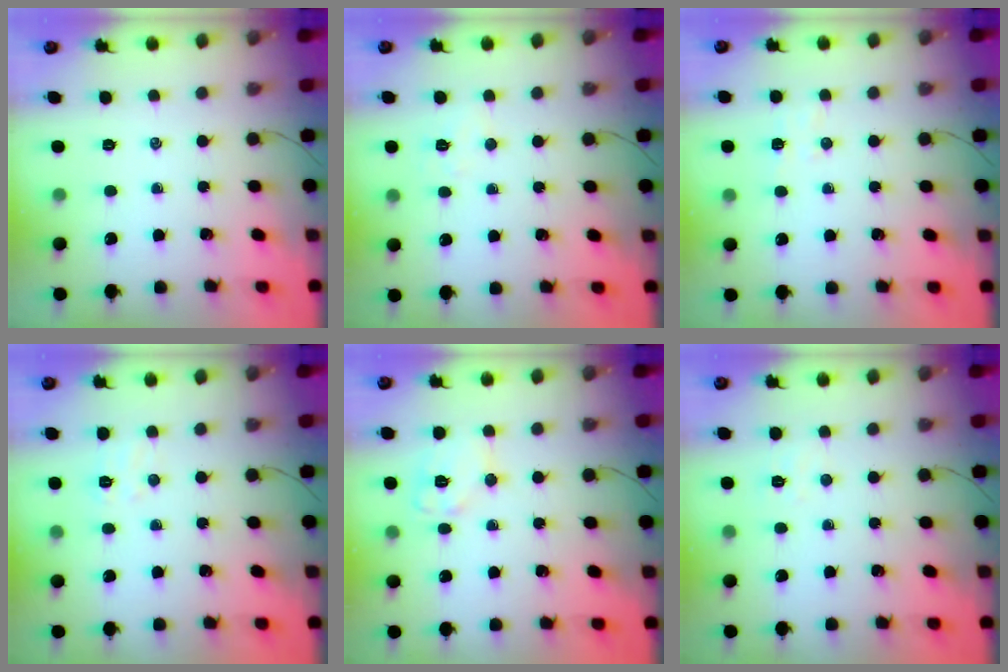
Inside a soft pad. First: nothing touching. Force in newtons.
{"total": 4.8, "press": 4.7, "slide": 1.0}
{"total": 4.0, "press": 3.9, "slide": 0.6}
{"total": 4.3, "press": 4.1, "slide": 1.3}
{"total": 8.7, "press": 8.6, "slide": 0.5}
{"total": 3.4, "press": 3.3, "slide": 1.0}